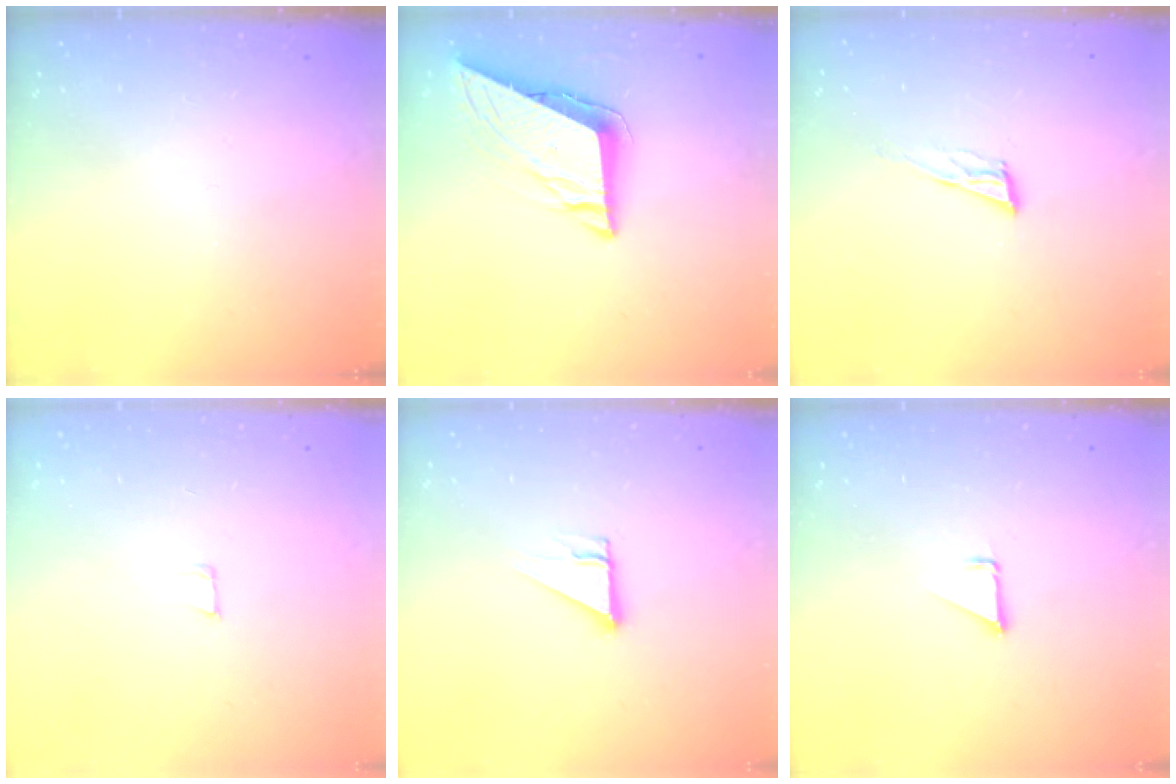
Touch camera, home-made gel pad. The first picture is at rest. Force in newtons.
{"total": 8.7, "press": 8.6, "slide": 0.7}
{"total": 8.7, "press": 8.3, "slide": 2.6}
{"total": 4.0, "press": 4.0, "slide": 0.3}
{"total": 3.1, "press": 3.1, "slide": 0.1}
{"total": 1.3, "press": 1.3, "slide": 0.1}